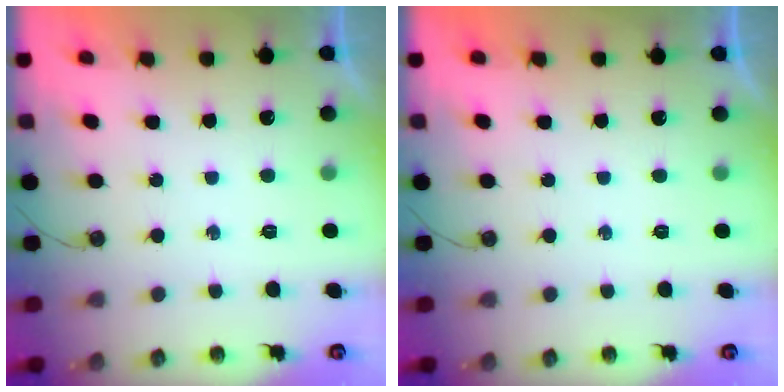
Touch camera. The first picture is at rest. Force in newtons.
{"total": 0.0}